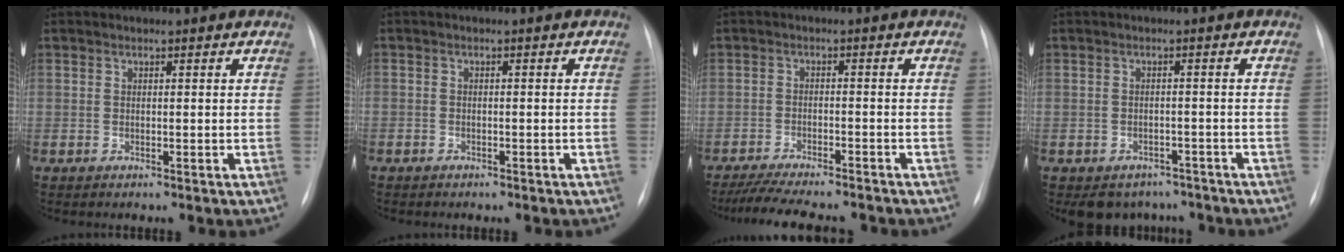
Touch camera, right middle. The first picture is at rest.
{"total": 1.7, "force": [-1.3, 0.9, 0.5], "torque": [-0.009, 0.002, -0.014]}
{"total": 12.9, "force": [-11.5, 2.0, 5.5], "torque": [-0.088, -0.010, -0.163]}
{"total": 6.4, "force": [-5.4, 3.6, 0.5], "torque": [0.009, 0.014, -0.066]}